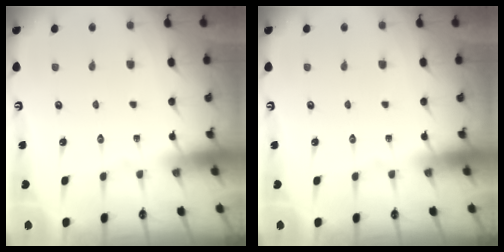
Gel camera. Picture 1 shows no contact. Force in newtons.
{"total": 0.0}